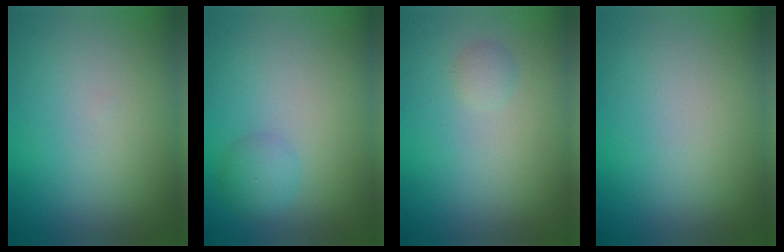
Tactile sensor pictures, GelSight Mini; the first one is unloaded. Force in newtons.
{"total": 2.0, "press": 2.0, "slide": 0.0}
{"total": 0.8, "press": 0.8, "slide": 0.1}
{"total": 0.0}